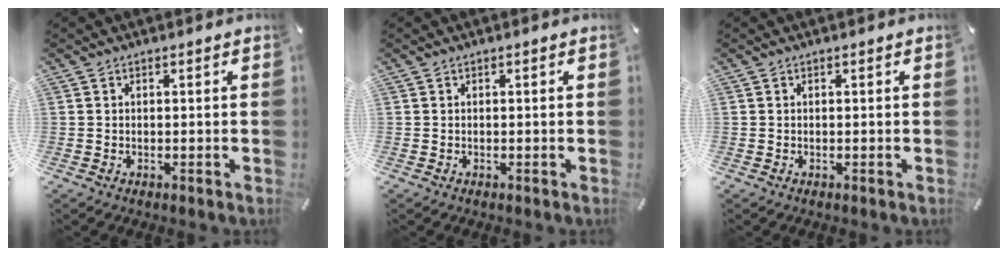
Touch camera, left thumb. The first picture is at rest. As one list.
[{"total": 0.0}, {"total": 0.0}]